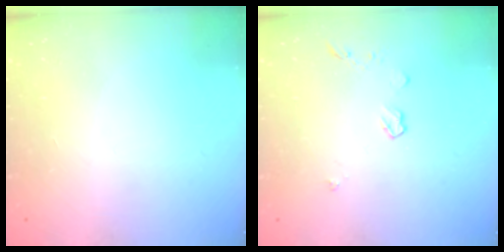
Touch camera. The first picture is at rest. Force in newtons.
{"total": 3.8, "press": 3.8, "slide": 0.5}